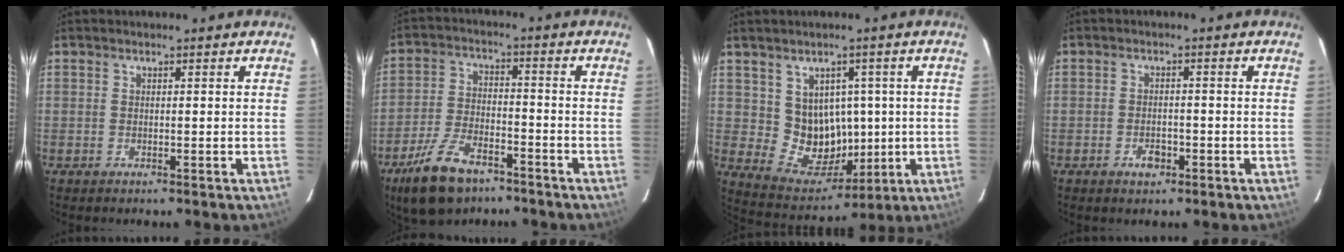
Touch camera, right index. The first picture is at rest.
{"total": 12.5, "force": [-8.6, 5.7, 7.1], "torque": [-0.162, -0.009, -0.153]}
{"total": 10.2, "force": [0.9, 9.3, 4.0], "torque": [-0.077, -0.003, 0.036]}
{"total": 3.0, "force": [-1.6, 1.9, 1.7], "torque": [-0.033, 0.001, -0.024]}